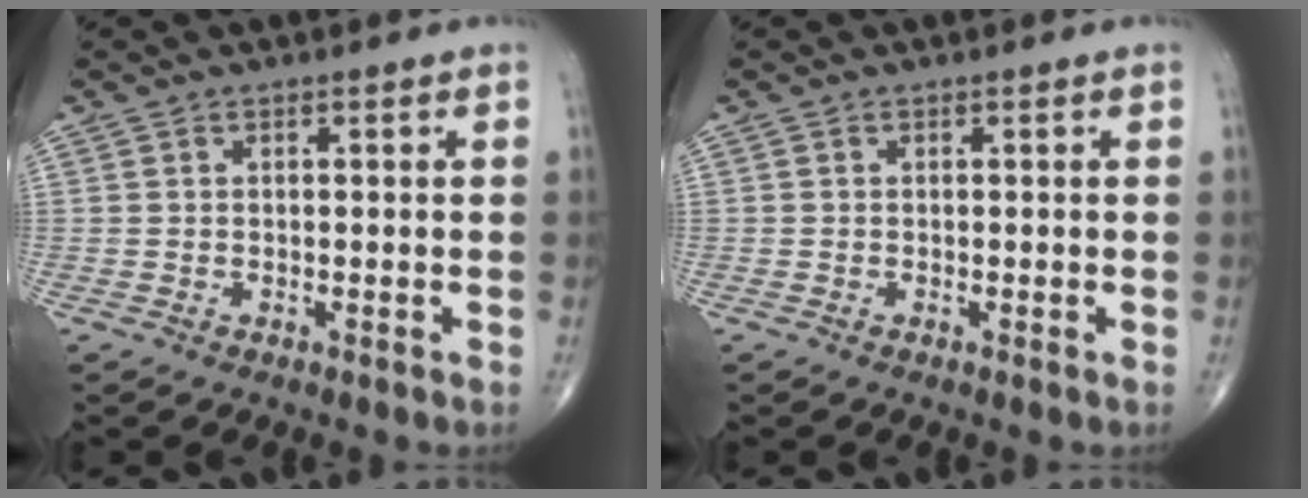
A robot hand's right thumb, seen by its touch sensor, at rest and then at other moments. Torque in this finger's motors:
{"motor_torque": [-0.16, -0.22, -0.34, -0.17, 0.01]}